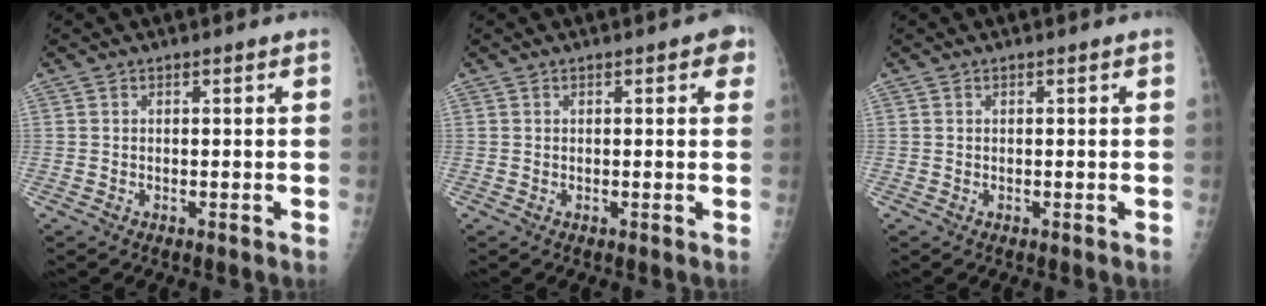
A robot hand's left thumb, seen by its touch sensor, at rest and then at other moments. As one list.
[{"total": 2.5, "force": [1.0, 1.2, 2.0], "torque": [-0.008, 0.002, 0.006]}, {"total": 0.0}]